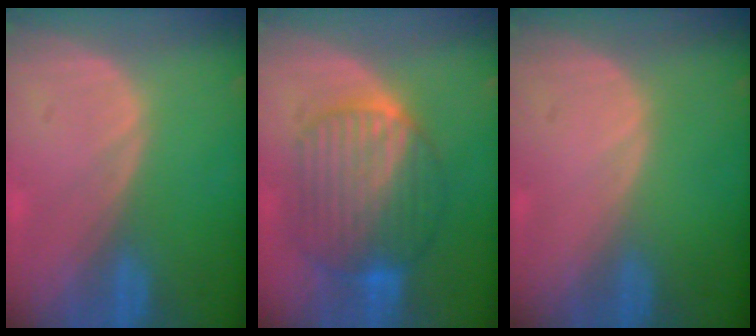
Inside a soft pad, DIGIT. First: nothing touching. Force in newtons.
{"total": 10.3, "press": 10.3, "slide": 0.8}
{"total": 0.0}